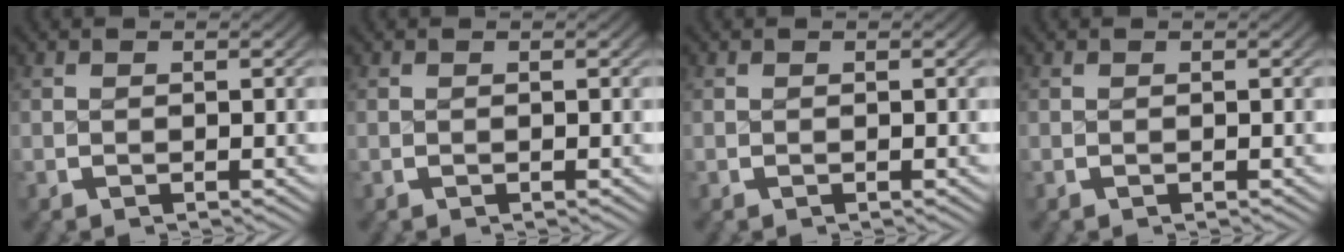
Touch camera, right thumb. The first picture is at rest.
{"total": 0.0}
{"total": 0.0}
{"total": 0.0}